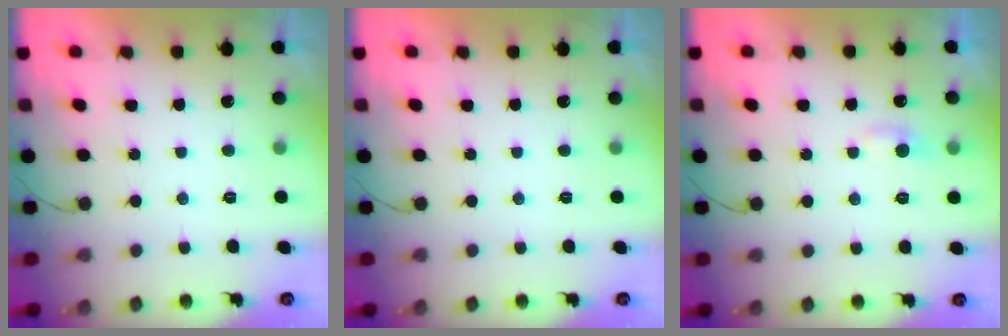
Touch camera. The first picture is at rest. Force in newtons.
{"total": 0.0}
{"total": 4.6, "press": 4.5, "slide": 0.5}